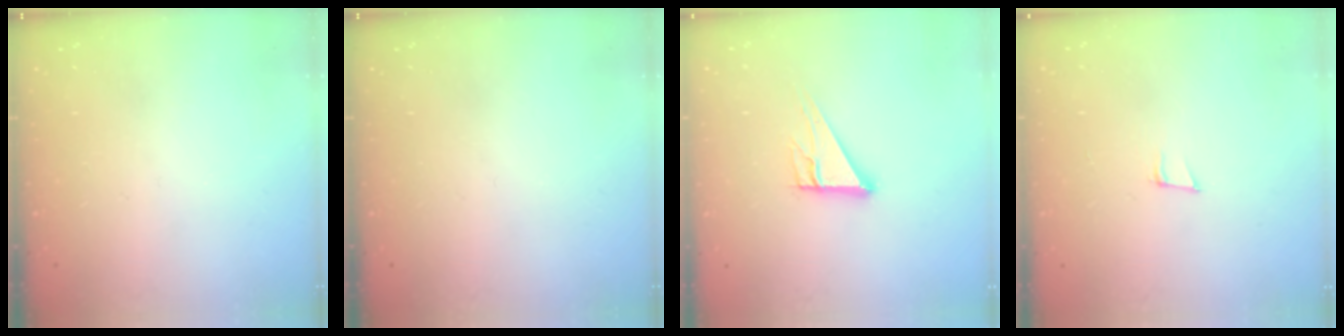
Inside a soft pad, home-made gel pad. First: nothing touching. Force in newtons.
{"total": 0.0}
{"total": 8.5, "press": 8.4, "slide": 0.8}
{"total": 5.8, "press": 4.7, "slide": 3.4}